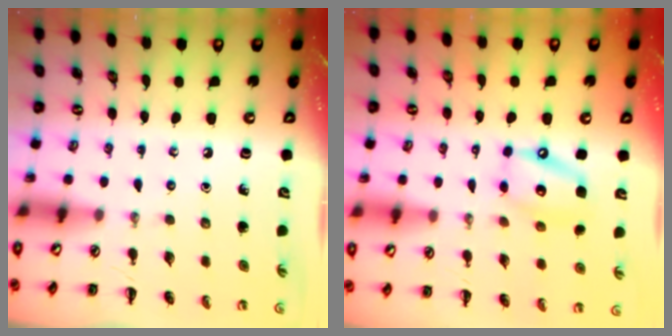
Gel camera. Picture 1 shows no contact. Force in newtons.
{"total": 12.1, "press": 11.8, "slide": 2.8}